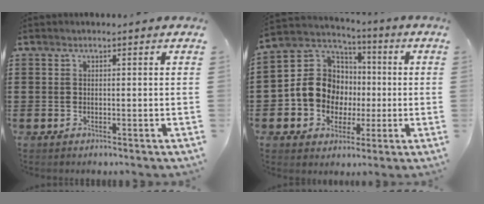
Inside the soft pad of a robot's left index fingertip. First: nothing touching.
{"total": 10.4, "force": [-1.1, 9.7, 3.7], "torque": [-0.118, 0.007, -0.022]}